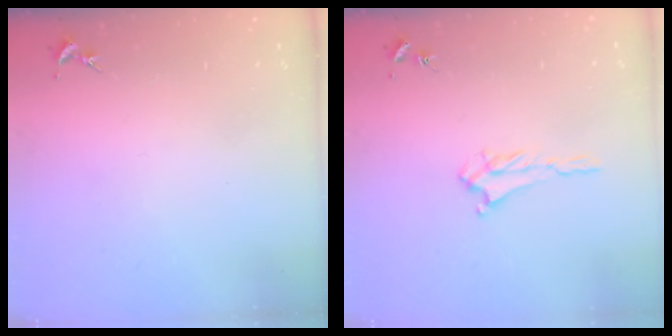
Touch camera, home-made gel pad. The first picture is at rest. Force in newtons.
{"total": 2.0, "press": 2.0, "slide": 0.5}